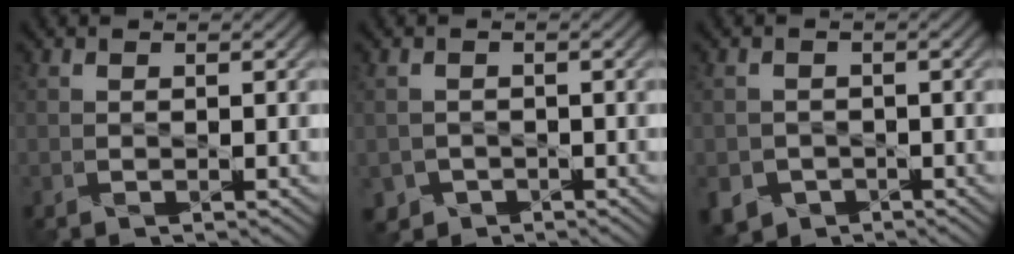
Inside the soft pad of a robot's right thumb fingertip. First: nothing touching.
{"total": 2.1, "force": [-1.2, 1.7, 0.2], "torque": [-0.003, -0.009, -0.025]}
{"total": 3.8, "force": [-2.0, 3.1, 0.9], "torque": [-0.023, -0.010, -0.037]}